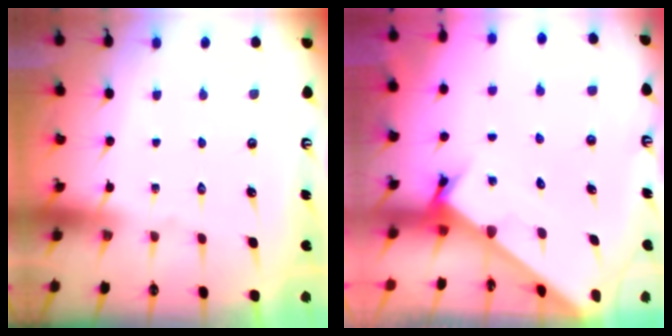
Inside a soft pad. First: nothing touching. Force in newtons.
{"total": 2.2, "press": 2.2, "slide": 0.1}